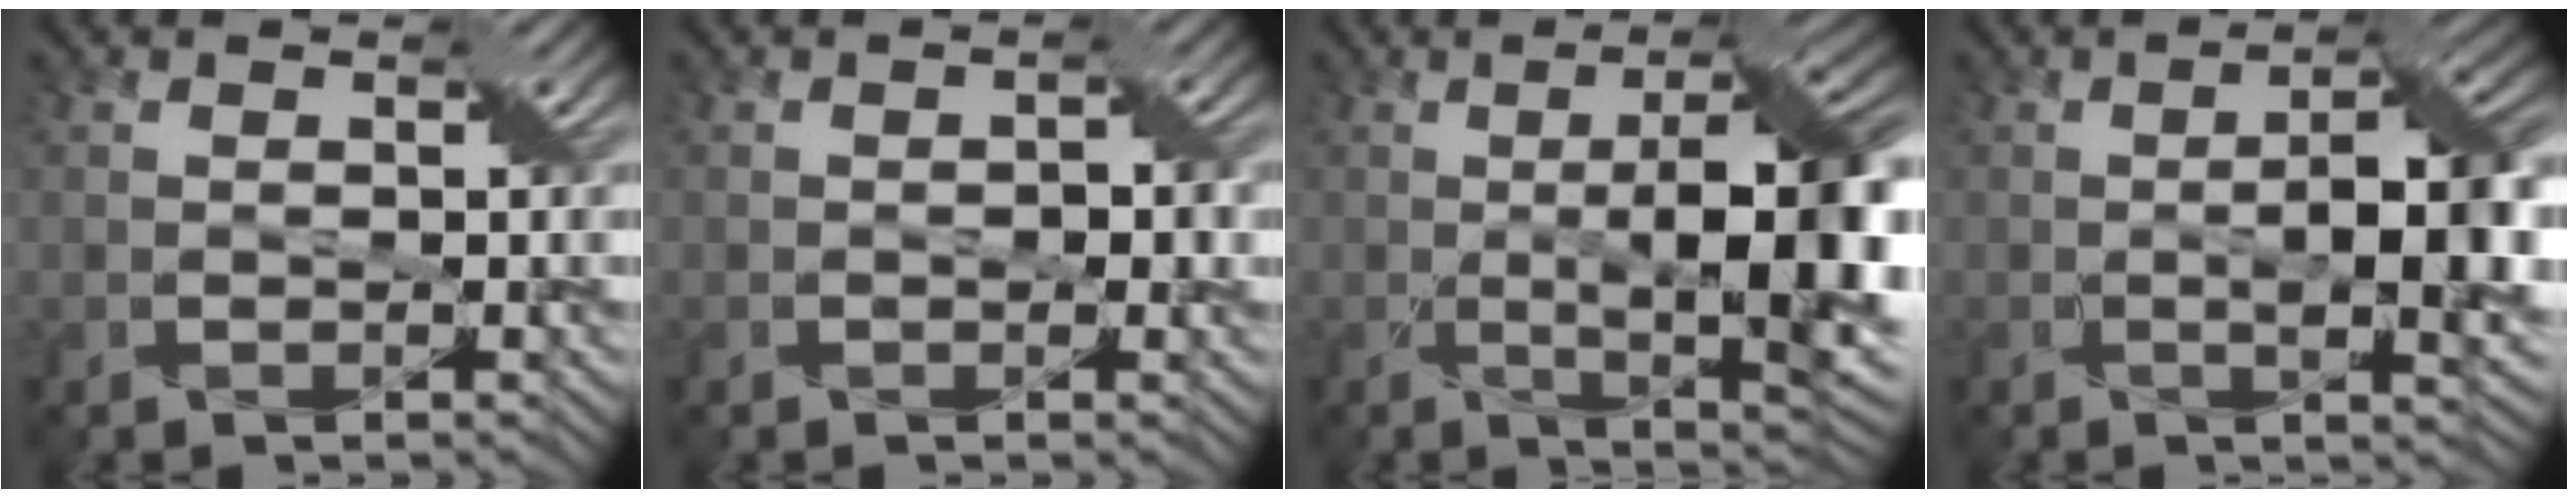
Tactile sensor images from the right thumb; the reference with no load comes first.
{"total": 2.1, "force": [-0.3, 1.2, 1.7], "torque": [-0.023, -0.002, -0.005]}
{"total": 15.1, "force": [-1.1, 4.4, 14.4], "torque": [-0.203, 0.001, -0.008]}
{"total": 9.0, "force": [-0.8, 2.7, 8.6], "torque": [-0.134, 0.000, -0.012]}